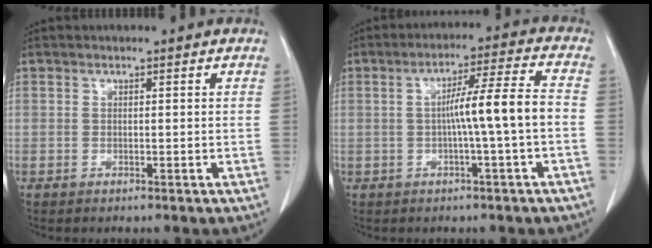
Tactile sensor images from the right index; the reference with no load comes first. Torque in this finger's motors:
{"motor_torque": [1.50, -0.38, 0.76, 0.18]}